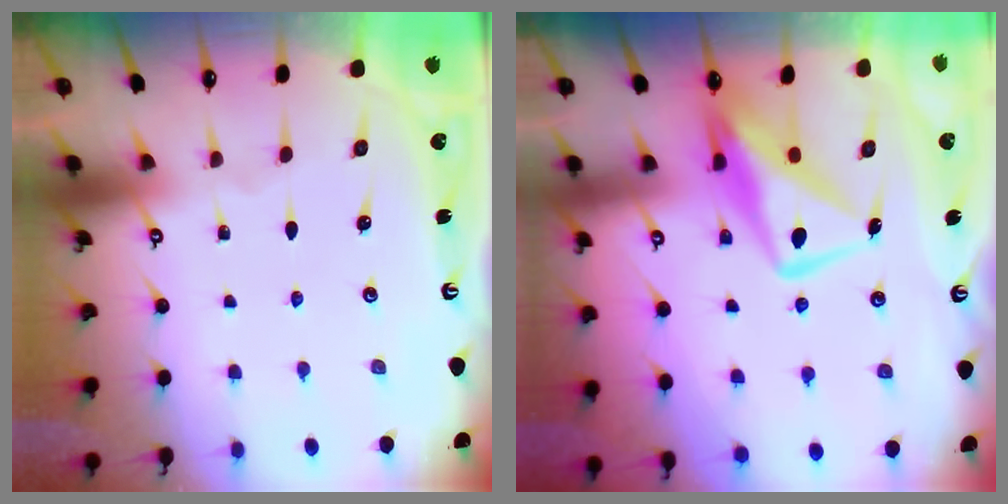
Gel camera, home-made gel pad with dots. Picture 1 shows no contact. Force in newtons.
{"total": 11.5, "press": 11.5, "slide": 1.0}